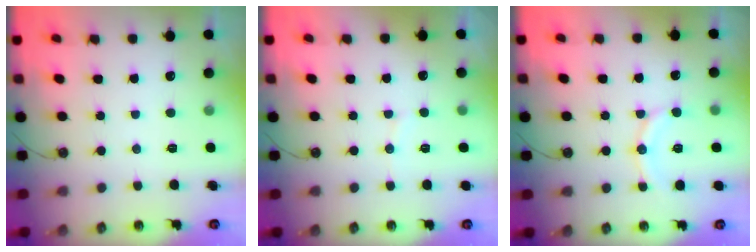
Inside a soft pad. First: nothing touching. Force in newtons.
{"total": 4.0, "press": 3.9, "slide": 0.3}
{"total": 9.6, "press": 9.2, "slide": 2.8}